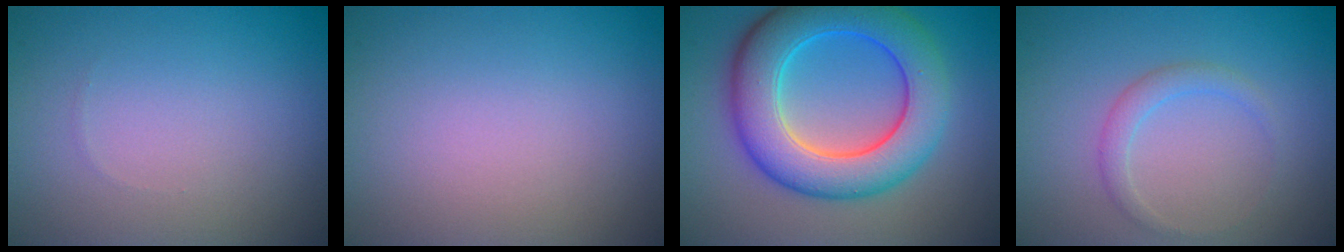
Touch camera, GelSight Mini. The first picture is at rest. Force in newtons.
{"total": 0.0}
{"total": 9.2, "press": 9.2, "slide": 0.1}
{"total": 1.5, "press": 1.5, "slide": 0.1}